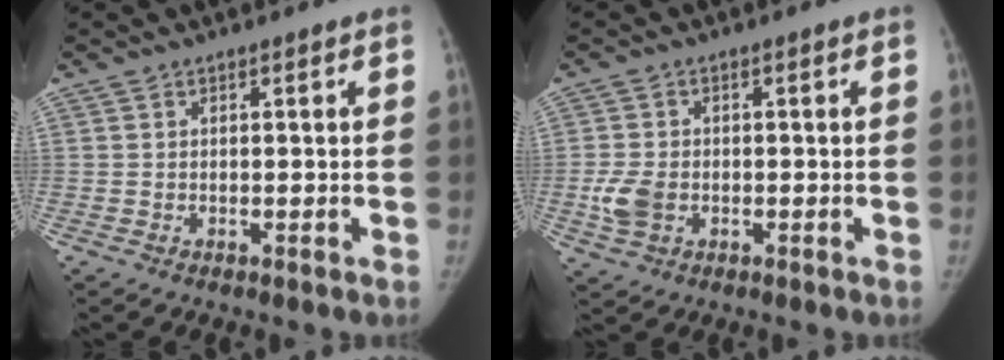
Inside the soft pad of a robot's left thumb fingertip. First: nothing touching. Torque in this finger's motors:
{"motor_torque": [0.22, 0.21, 0.58, -0.52, 0.20]}